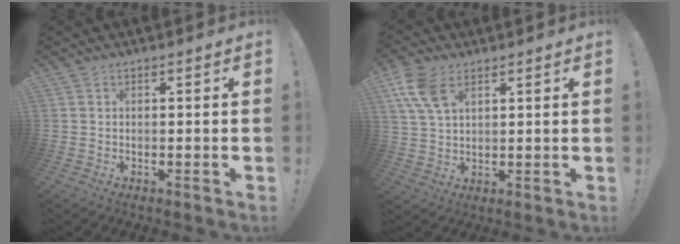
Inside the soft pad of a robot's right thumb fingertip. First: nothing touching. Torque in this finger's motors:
{"motor_torque": [0.45, 0.56, 0.55, 0.34, -0.02]}